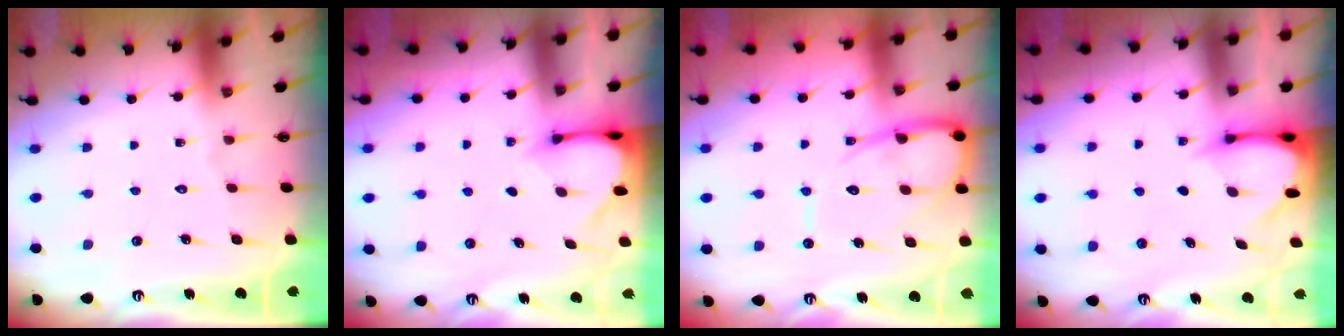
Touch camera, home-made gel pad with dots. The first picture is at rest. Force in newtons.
{"total": 3.1, "press": 3.1, "slide": 0.3}
{"total": 11.6, "press": 11.5, "slide": 1.2}
{"total": 3.4, "press": 3.4, "slide": 0.3}